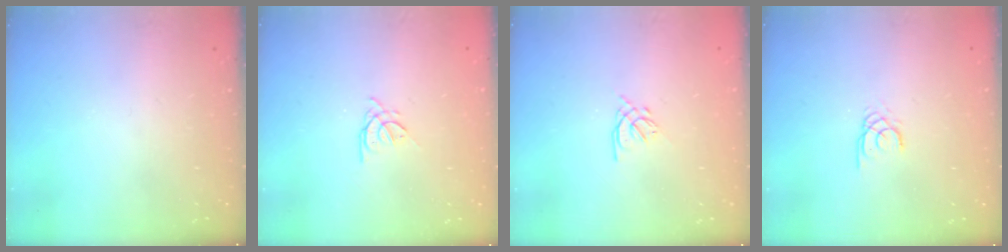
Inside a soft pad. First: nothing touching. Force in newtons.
{"total": 1.9, "press": 1.8, "slide": 0.5}
{"total": 1.6, "press": 1.5, "slide": 0.6}
{"total": 1.6, "press": 1.6, "slide": 0.2}